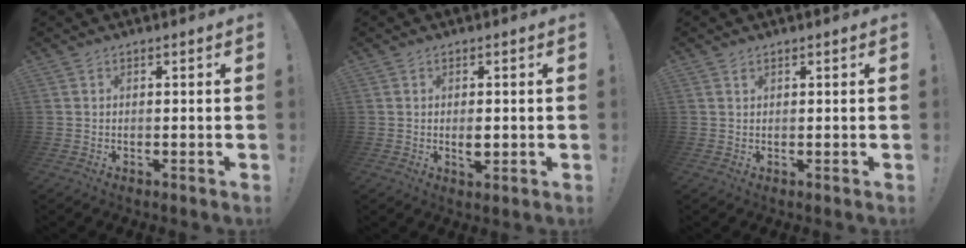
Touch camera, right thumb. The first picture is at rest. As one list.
[{"total": 2.9, "force": [-0.3, 1.5, 2.5], "torque": [-0.031, -0.002, -0.006]}, {"total": 0.8, "force": [0.6, 0.3, 0.4], "torque": [-0.002, -0.004, 0.011]}]